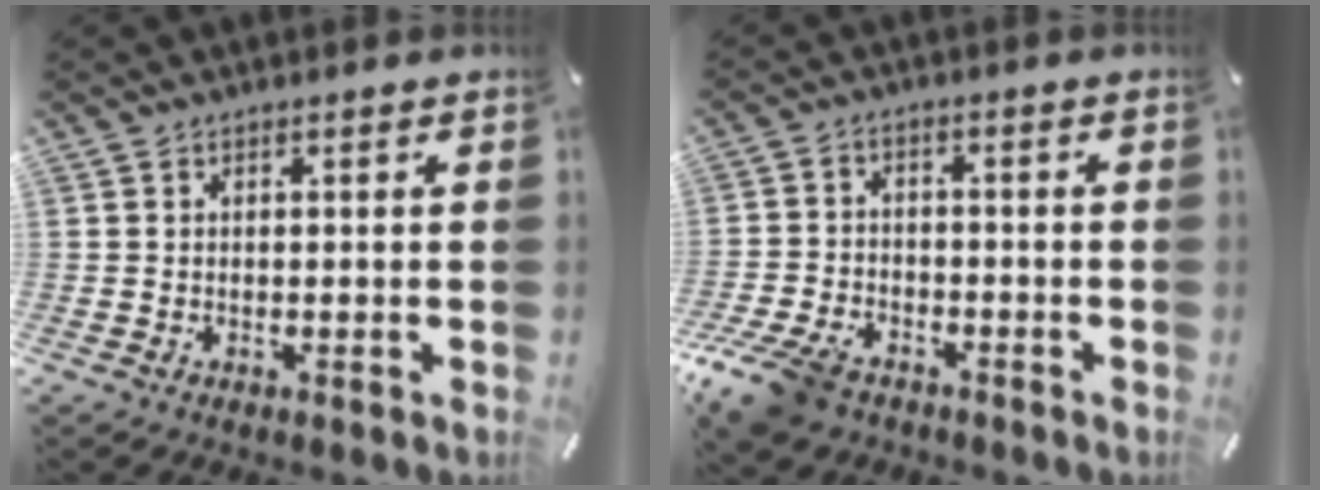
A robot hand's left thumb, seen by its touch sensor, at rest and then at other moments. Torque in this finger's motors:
{"motor_torque": [-0.10, 1.09, 0.43, 0.36, 0.21]}